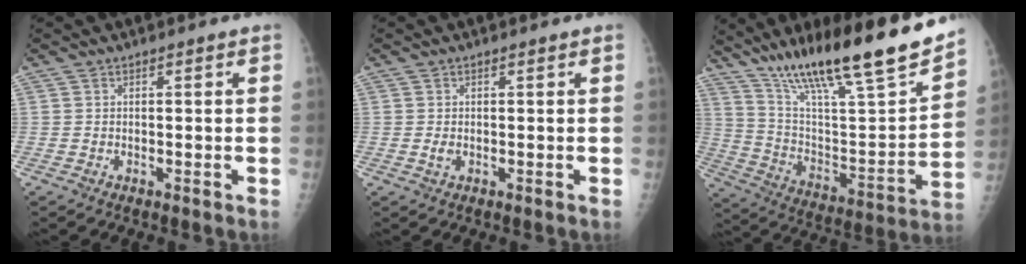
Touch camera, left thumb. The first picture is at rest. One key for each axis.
{"total": 1.1, "fx": 0.1, "fy": 0.6, "fz": 0.9, "tx": -0.019, "ty": -0.001, "tz": 0.003}
{"total": 27.2, "fx": 19.9, "fy": 4.2, "fz": 18.1, "tx": -0.271, "ty": -0.062, "tz": 0.334}